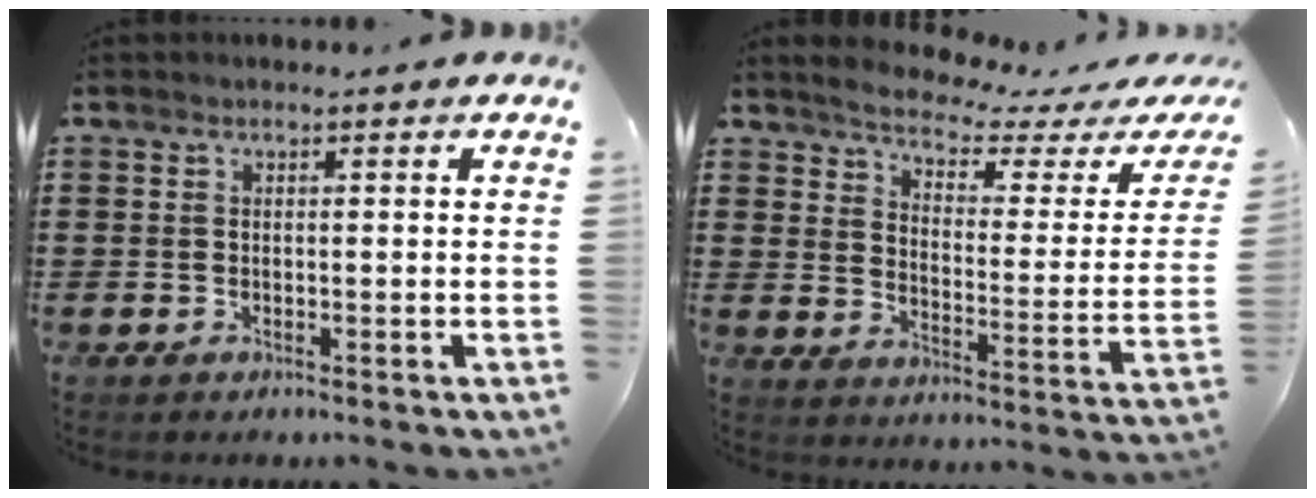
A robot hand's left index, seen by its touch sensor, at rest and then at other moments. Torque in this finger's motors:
{"motor_torque": [2.14, 0.00, 0.17, 0.00]}